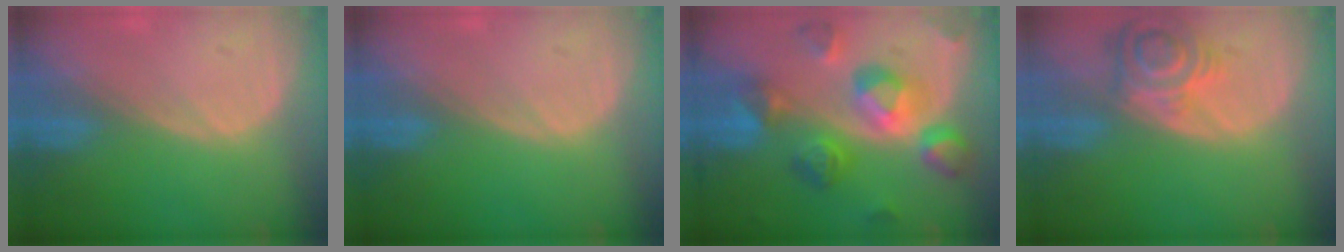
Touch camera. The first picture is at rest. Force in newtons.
{"total": 0.0}
{"total": 11.1, "press": 11.0, "slide": 1.0}
{"total": 7.1, "press": 6.5, "slide": 2.9}